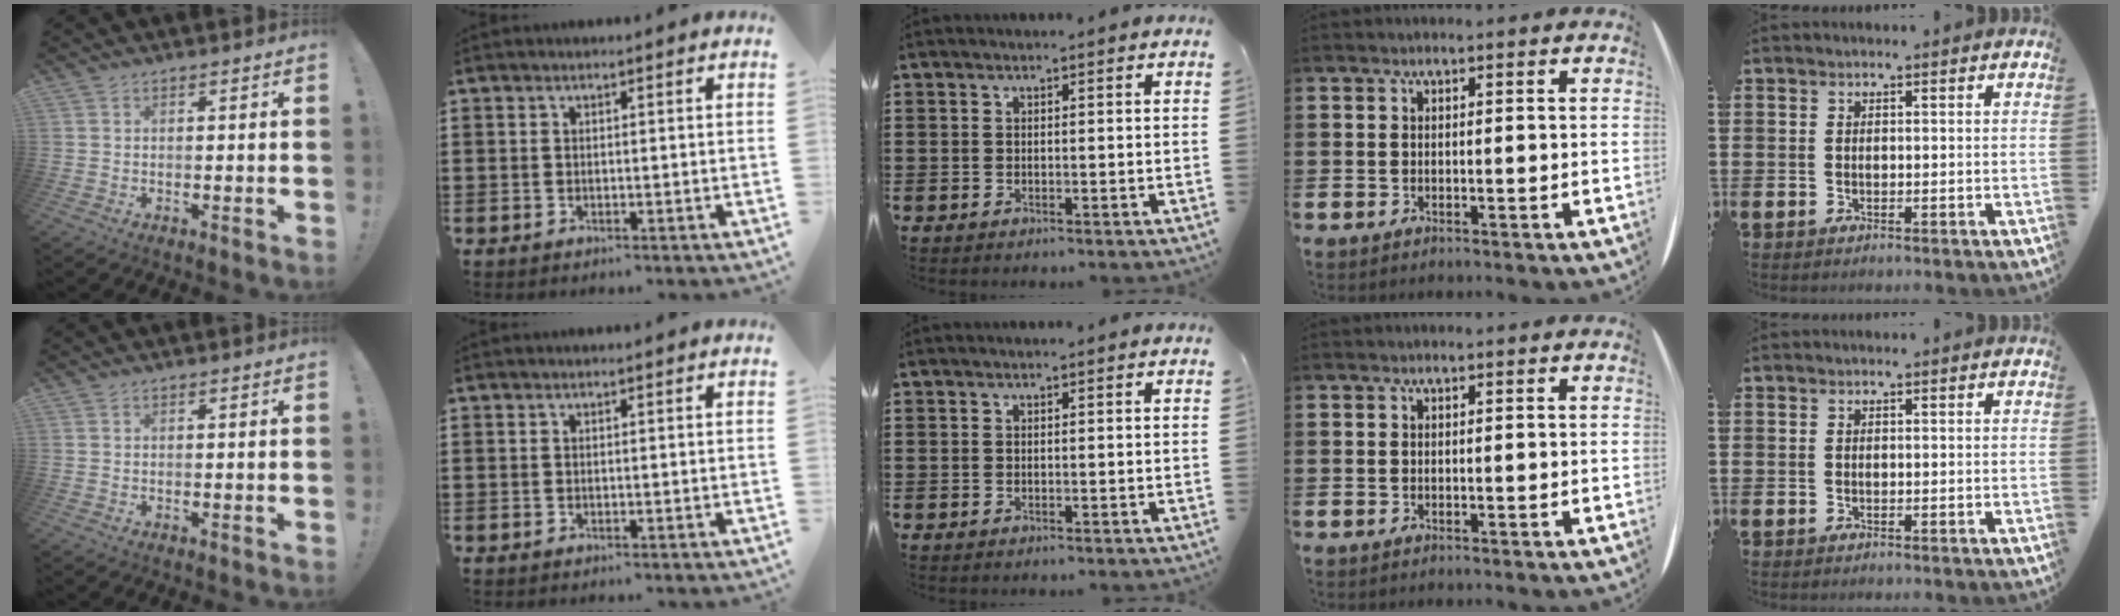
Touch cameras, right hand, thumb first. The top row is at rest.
{}